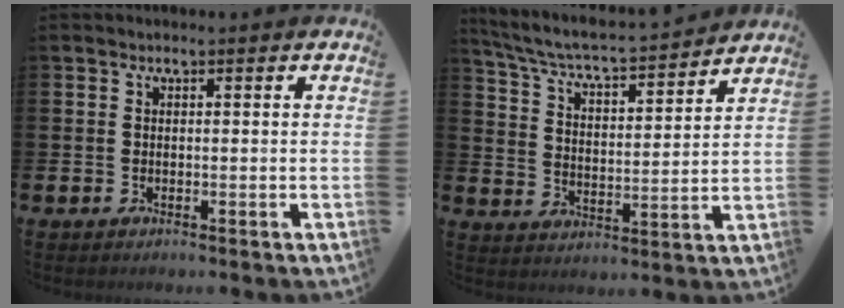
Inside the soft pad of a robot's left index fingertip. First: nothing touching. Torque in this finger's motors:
{"motor_torque": [0.51, -0.99, 0.21, 0.07]}